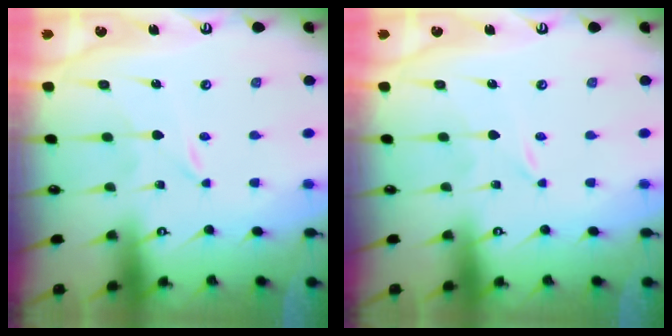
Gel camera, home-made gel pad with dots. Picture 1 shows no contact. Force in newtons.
{"total": 0.0}